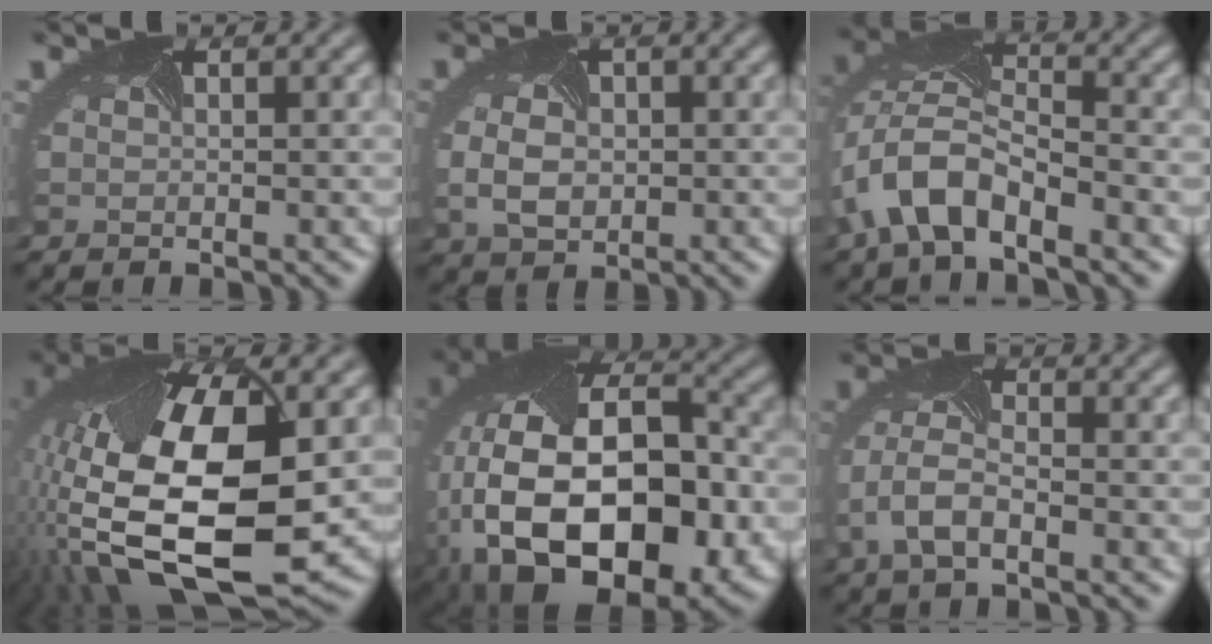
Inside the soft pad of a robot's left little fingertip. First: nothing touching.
{"total": 2.8, "force": [-0.7, 2.1, 1.8], "torque": [-0.051, -0.008, -0.002]}
{"total": 7.1, "force": [-4.6, 2.9, 4.7], "torque": [-0.104, 0.004, -0.085]}
{"total": 18.1, "force": [-1.4, 9.4, 15.4], "torque": [-0.335, -0.052, 0.002]}
{"total": 18.9, "force": [-4.9, 11.5, 14.2], "torque": [-0.261, -0.024, -0.052]}
{"total": 4.3, "force": [-2.1, 2.0, 3.2], "torque": [-0.091, -0.002, -0.037]}